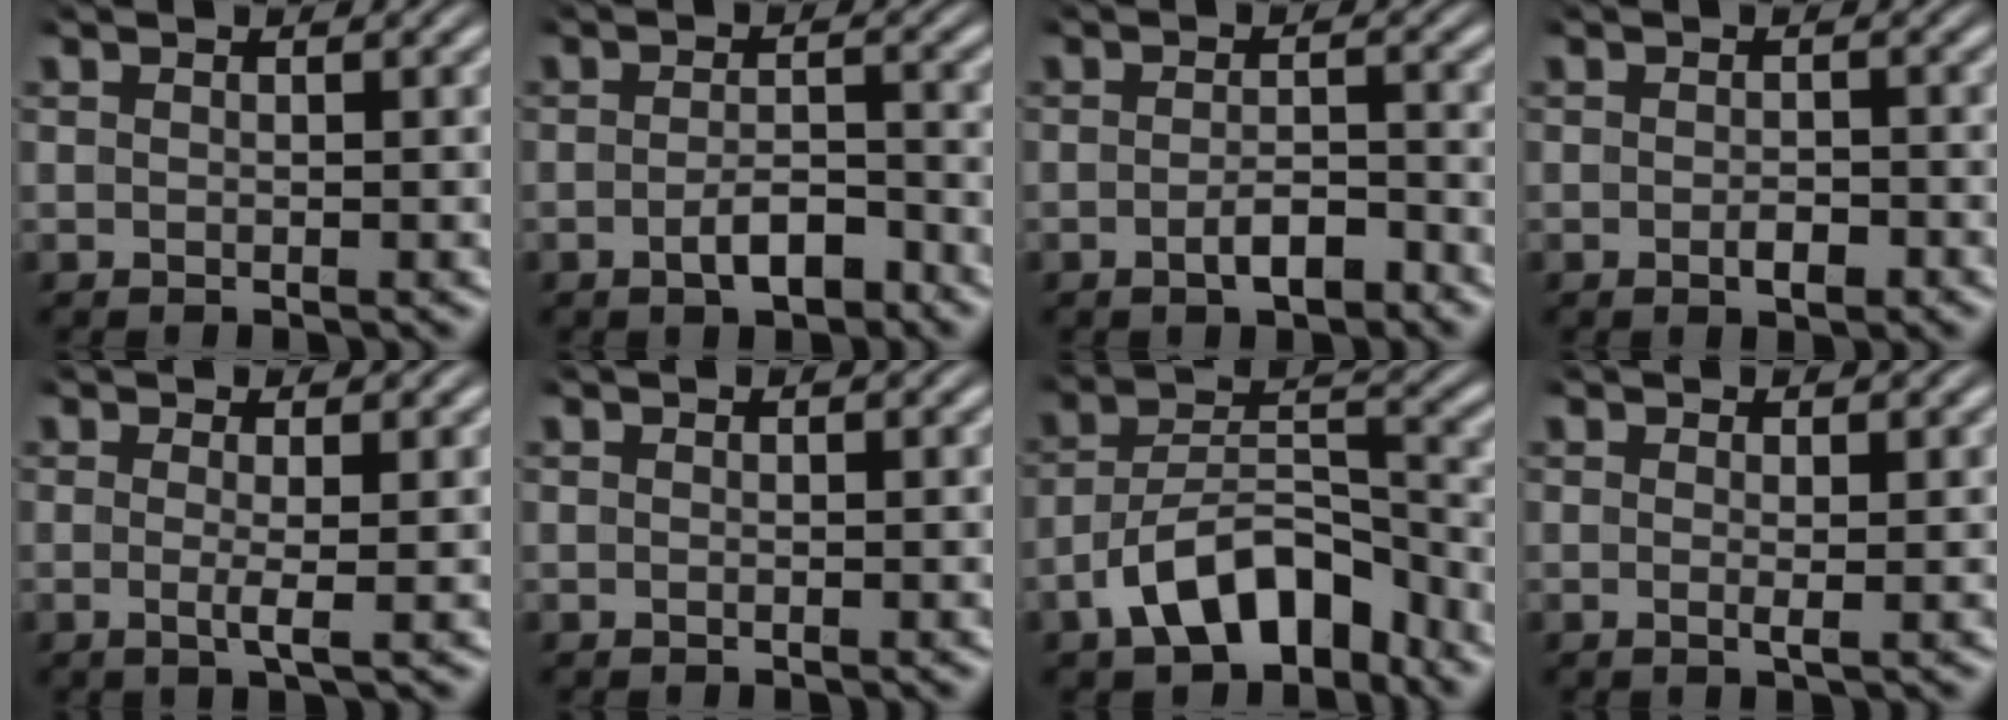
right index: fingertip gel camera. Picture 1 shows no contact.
{"total": 3.1, "force": [-2.1, 1.0, 2.0], "torque": [-0.027, -0.004, -0.038]}
{"total": 2.6, "force": [-1.9, 0.7, 1.7], "torque": [-0.020, -0.001, -0.036]}
{"total": 1.5, "force": [-0.8, 0.7, 1.1], "torque": [-0.016, 0.000, -0.015]}
{"total": 1.7, "force": [-0.2, -0.3, 1.6], "torque": [-0.038, -0.013, 0.000]}
{"total": 0.0}
{"total": 7.2, "force": [-4.3, 3.5, 4.6], "torque": [-0.073, -0.008, -0.064]}
{"total": 0.9, "force": [0.0, -0.3, 0.9], "torque": [-0.017, -0.006, 0.001]}